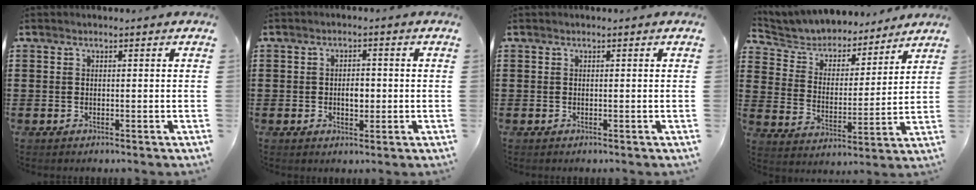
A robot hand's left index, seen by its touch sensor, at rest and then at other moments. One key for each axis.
{"total": 2.8, "fx": -0.2, "fy": 1.5, "fz": 2.3, "tx": -0.037, "ty": 0.001, "tz": -0.008}
{"total": 0.0}
{"total": 5.2, "fx": 5.0, "fy": 1.4, "fz": 0.2, "tx": -0.037, "ty": -0.036, "tz": 0.083}